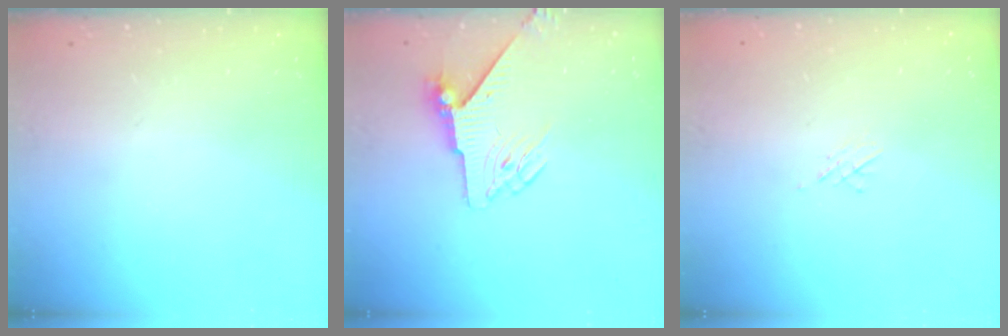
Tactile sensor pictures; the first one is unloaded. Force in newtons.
{"total": 6.0, "press": 5.9, "slide": 1.0}
{"total": 5.1, "press": 5.1, "slide": 0.2}